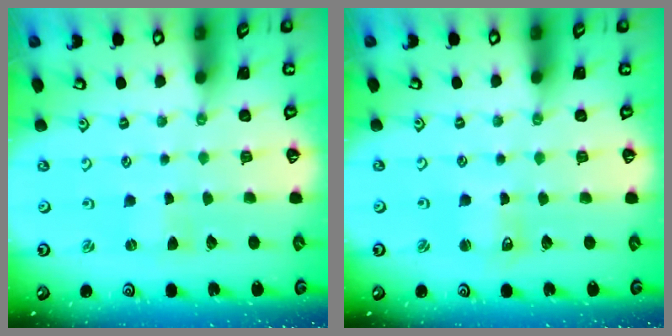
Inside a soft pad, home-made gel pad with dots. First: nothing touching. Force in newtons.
{"total": 2.6, "press": 2.6, "slide": 0.2}